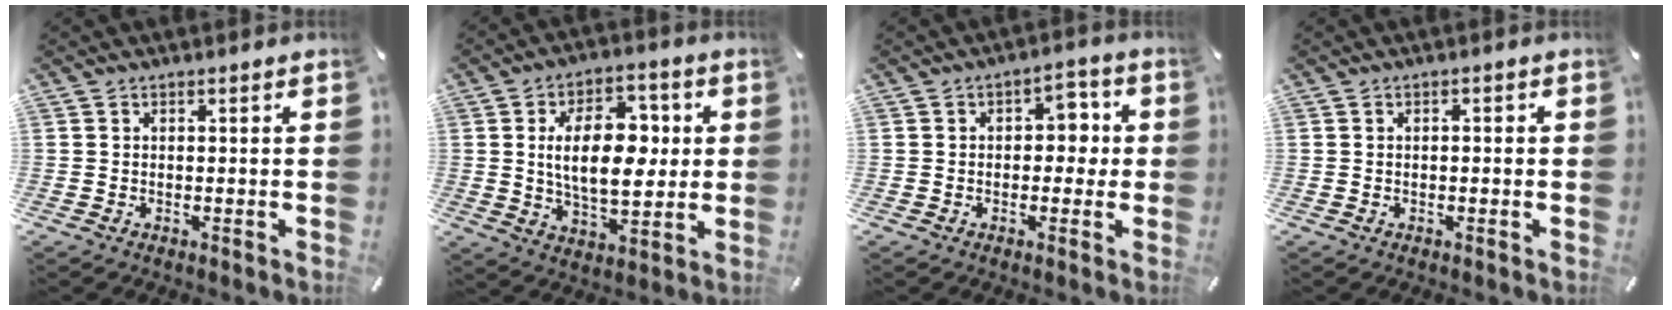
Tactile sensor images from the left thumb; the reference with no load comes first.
{"total": 16.0, "force": [2.0, 9.5, 12.7], "torque": [-0.207, 0.004, 0.030]}
{"total": 5.8, "force": [-0.2, 4.1, 4.1], "torque": [-0.040, 0.001, -0.015]}
{"total": 0.7, "force": [-0.3, 0.4, 0.5], "torque": [-0.010, 0.001, -0.006]}